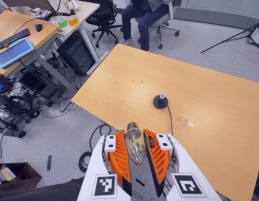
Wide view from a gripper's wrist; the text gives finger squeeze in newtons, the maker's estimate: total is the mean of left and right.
{"total": 15.5, "left": 16.7, "right": 14.2}